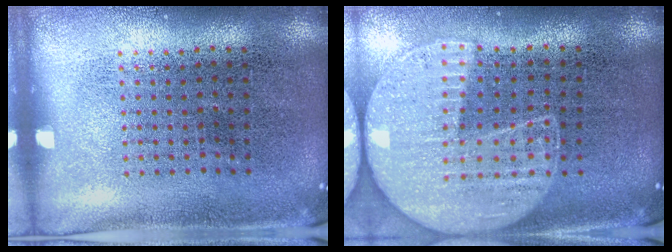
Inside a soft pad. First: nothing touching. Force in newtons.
{"total": 1.7, "press": 1.6, "slide": 0.7}